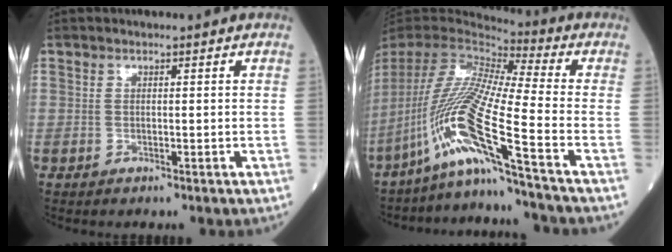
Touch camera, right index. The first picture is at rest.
{"total": 18.1, "force": [-9.7, -2.6, 15.1], "torque": [-0.320, -0.021, -0.189]}